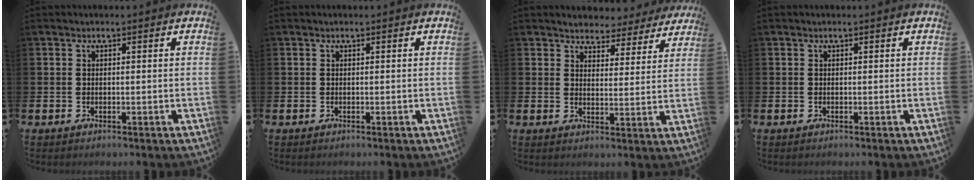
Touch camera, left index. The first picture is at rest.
{"total": 0.0}
{"total": 3.9, "force": [3.7, 1.2, -0.3], "torque": [-0.013, -0.028, 0.062]}
{"total": 0.0}